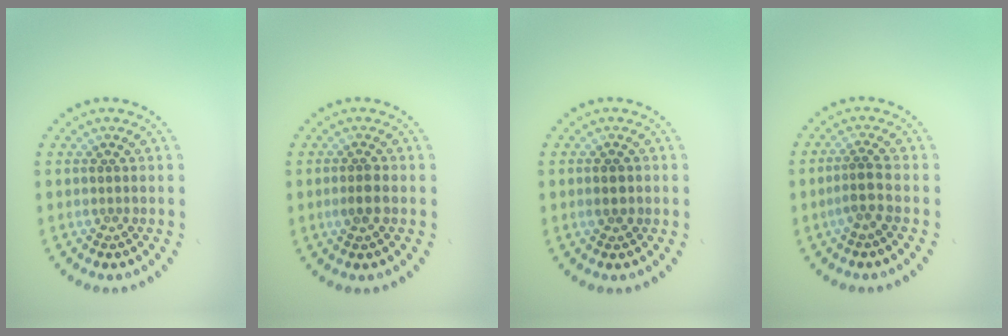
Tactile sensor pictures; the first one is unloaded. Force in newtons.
{"total": 1.5, "press": 1.5, "slide": 0.3}
{"total": 1.2, "press": 1.2, "slide": 0.2}
{"total": 1.9, "press": 1.4, "slide": 1.2}